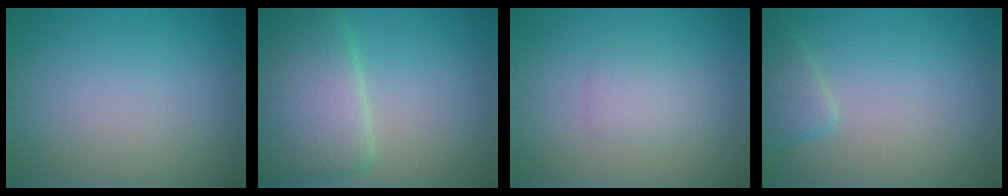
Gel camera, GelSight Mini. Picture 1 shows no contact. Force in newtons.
{"total": 9.0, "press": 9.0, "slide": 0.2}
{"total": 1.6, "press": 1.6, "slide": 0.1}
{"total": 2.1, "press": 2.1, "slide": 0.2}